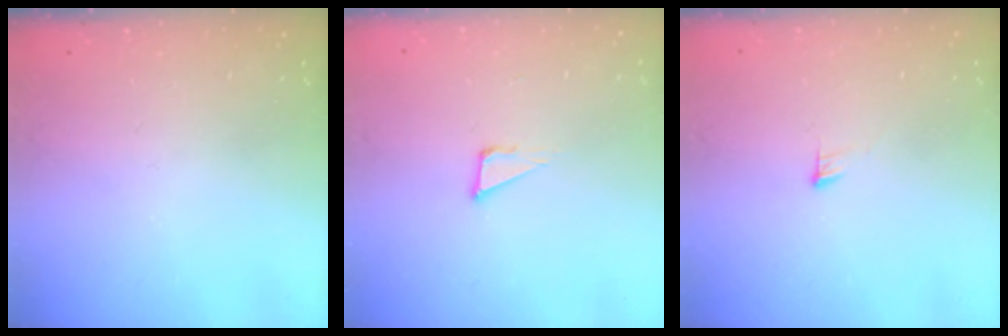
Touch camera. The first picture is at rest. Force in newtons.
{"total": 3.8, "press": 3.7, "slide": 0.8}
{"total": 3.3, "press": 3.3, "slide": 0.2}